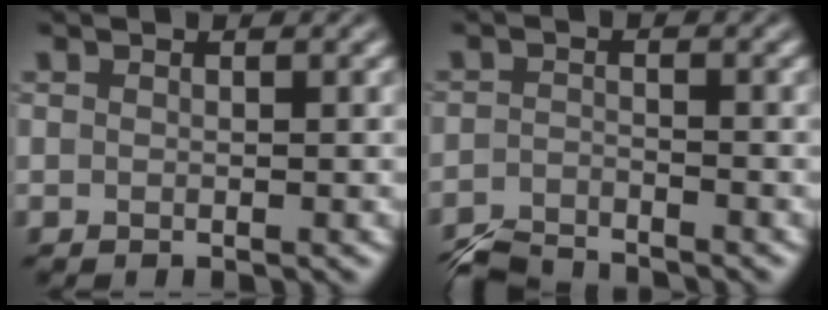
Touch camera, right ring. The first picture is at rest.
{"total": 3.9, "force": [-3.9, 0.3, 0.6], "torque": [-0.017, -0.008, -0.081]}